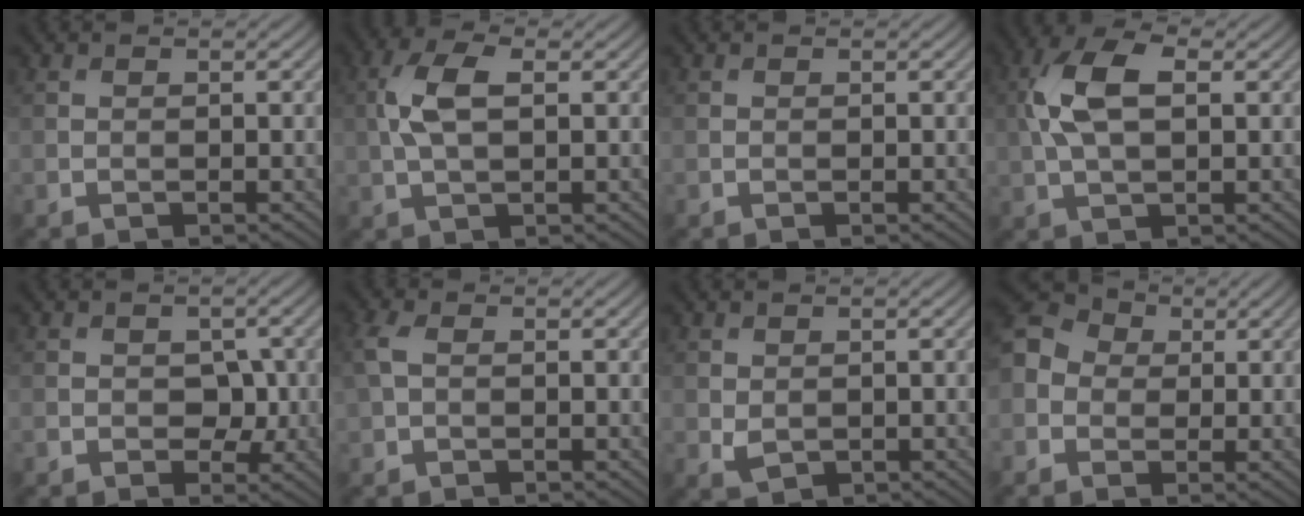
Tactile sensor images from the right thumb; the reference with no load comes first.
{"total": 5.7, "force": [0.8, 2.6, 5.0], "torque": [-0.120, 0.012, 0.013]}
{"total": 0.0}
{"total": 8.2, "force": [1.4, 4.2, 6.9], "torque": [-0.161, 0.018, 0.018]}
{"total": 3.3, "force": [-0.5, 2.5, 2.1], "torque": [-0.033, -0.007, -0.012]}
{"total": 2.7, "force": [0.5, 1.6, 2.2], "torque": [-0.063, 0.009, 0.003]}
{"total": 1.4, "force": [0.1, 1.1, 0.9], "torque": [-0.023, -0.005, 0.007]}
{"total": 6.6, "force": [-0.1, 5.7, 3.2], "torque": [-0.097, 0.007, -0.019]}